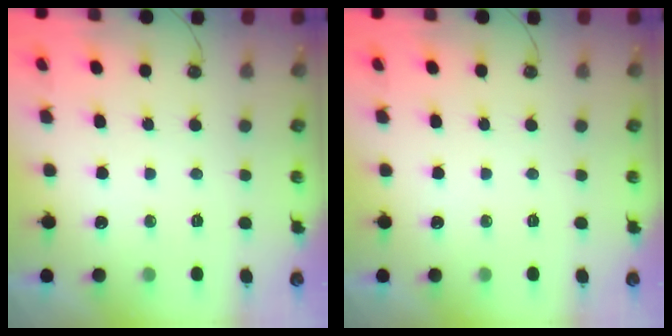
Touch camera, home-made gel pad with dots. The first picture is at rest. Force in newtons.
{"total": 0.0}